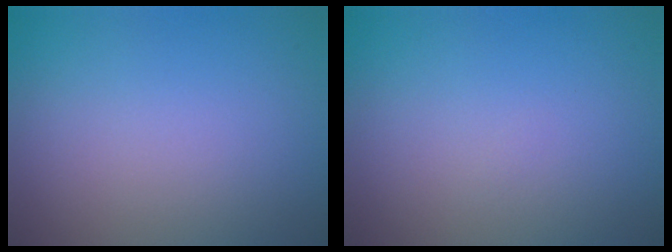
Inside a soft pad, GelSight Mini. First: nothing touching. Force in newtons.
{"total": 0.0}